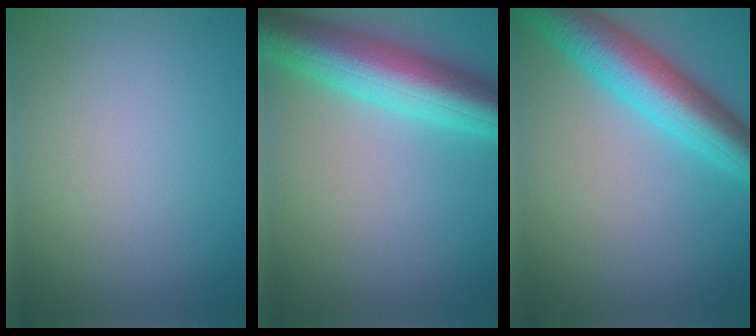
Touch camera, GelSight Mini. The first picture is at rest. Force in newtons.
{"total": 9.0, "press": 9.0, "slide": 0.2}
{"total": 7.5, "press": 7.5, "slide": 0.3}